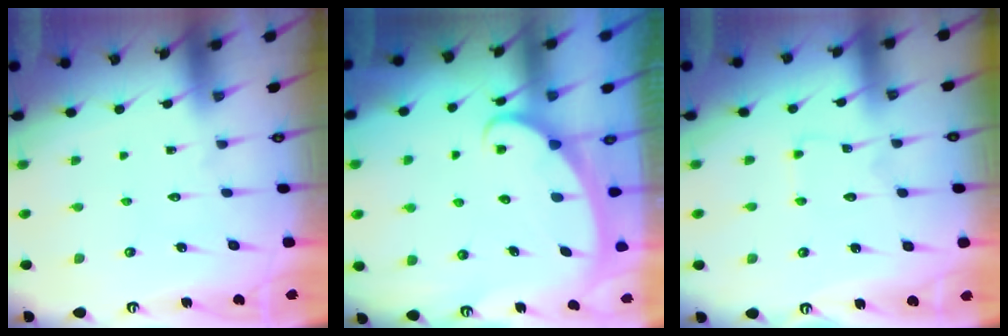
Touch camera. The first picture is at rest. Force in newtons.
{"total": 2.3, "press": 2.3, "slide": 0.3}
{"total": 2.4, "press": 2.4, "slide": 0.2}